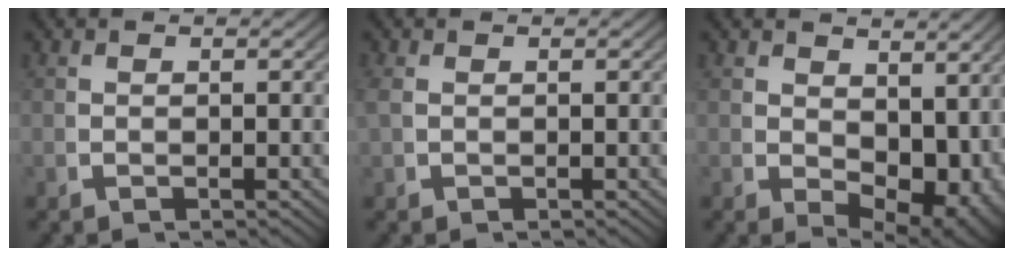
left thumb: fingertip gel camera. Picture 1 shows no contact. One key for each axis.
{"total": 0.6, "fx": 0.2, "fy": 0.4, "fz": 0.4, "tx": -0.015, "ty": -0.002, "tz": 0.008}
{"total": 6.6, "fx": 0.5, "fy": 4.0, "fz": 5.2, "tx": -0.083, "ty": -0.036, "tz": 0.032}